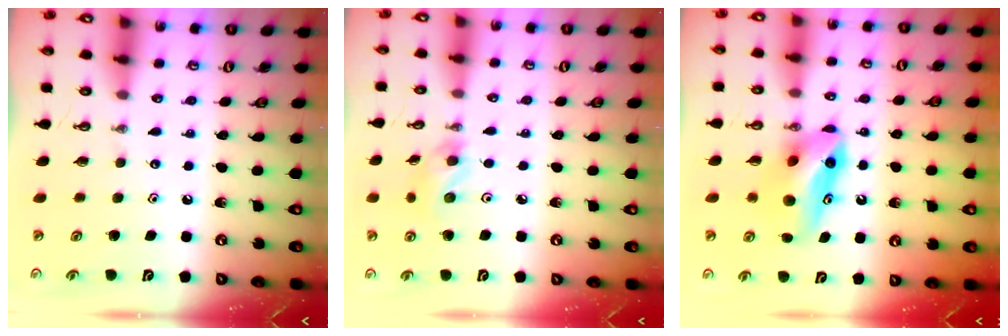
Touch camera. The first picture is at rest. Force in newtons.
{"total": 6.2, "press": 6.1, "slide": 1.0}
{"total": 9.1, "press": 7.9, "slide": 4.5}